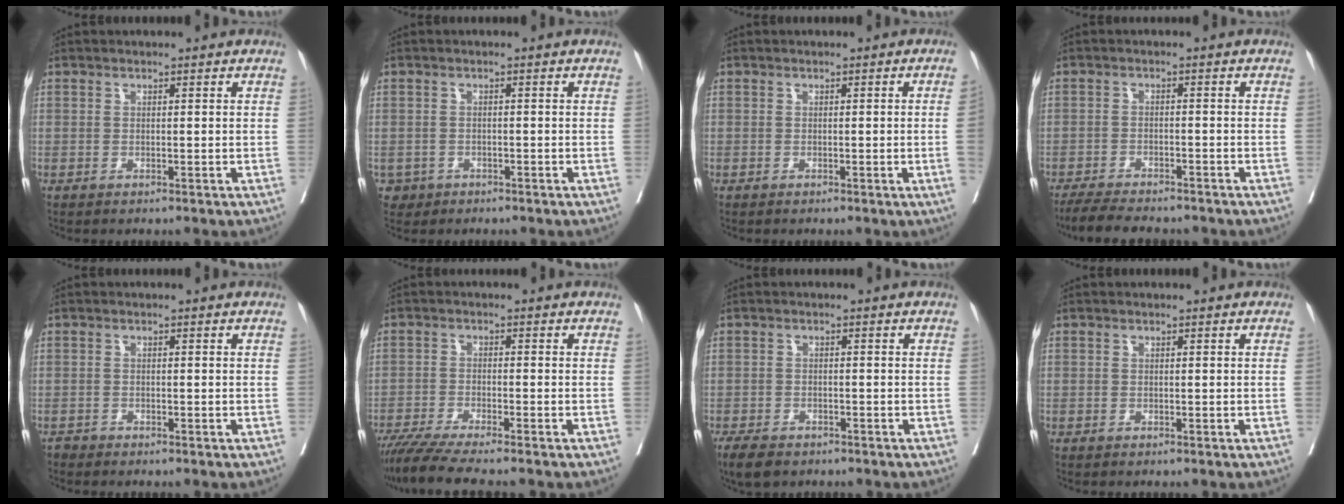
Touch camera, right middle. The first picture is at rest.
{"total": 2.3, "force": [-1.3, 1.9, 0.0], "torque": [-0.001, 0.007, -0.021]}
{"total": 1.7, "force": [-0.2, -0.5, 1.6], "torque": [-0.017, -0.002, 0.000]}
{"total": 8.7, "force": [-7.8, 1.6, 3.6], "torque": [-0.056, -0.016, -0.119]}
{"total": 0.7, "force": [-0.7, 0.1, -0.2], "torque": [-0.001, -0.003, -0.016]}
{"total": 7.5, "force": [-6.5, -0.7, 3.8], "torque": [-0.055, -0.022, -0.110]}
{"total": 4.7, "force": [-3.7, 2.1, 2.1], "torque": [-0.035, -0.006, -0.057]}
{"total": 0.0}